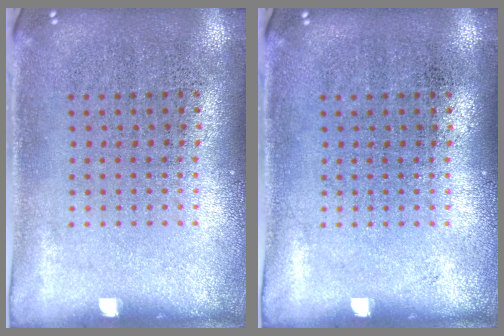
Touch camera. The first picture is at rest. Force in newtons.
{"total": 0.0}